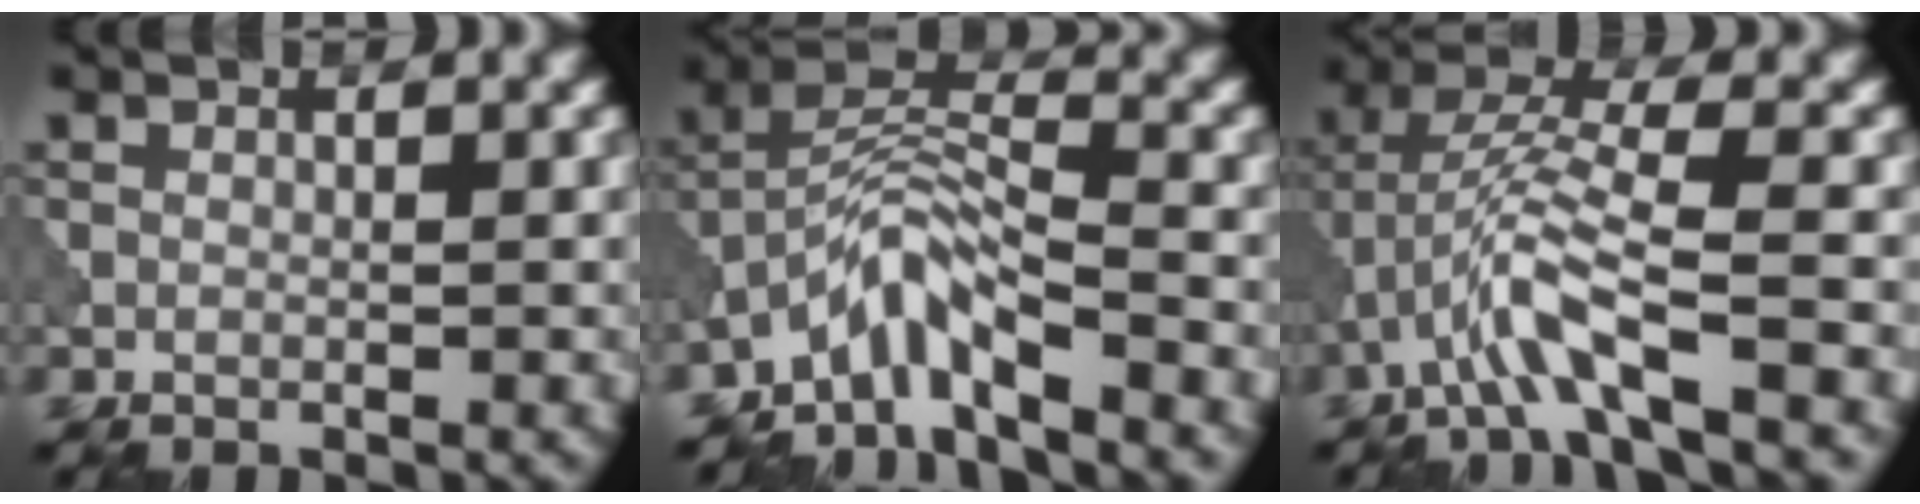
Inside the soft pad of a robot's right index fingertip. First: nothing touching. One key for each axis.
{"total": 5.2, "fx": -4.0, "fy": 1.0, "fz": 3.1, "tx": -0.053, "ty": 0.010, "tz": -0.086}
{"total": 5.5, "fx": -3.0, "fy": 0.8, "fz": 4.5, "tx": -0.100, "ty": 0.012, "tz": -0.063}